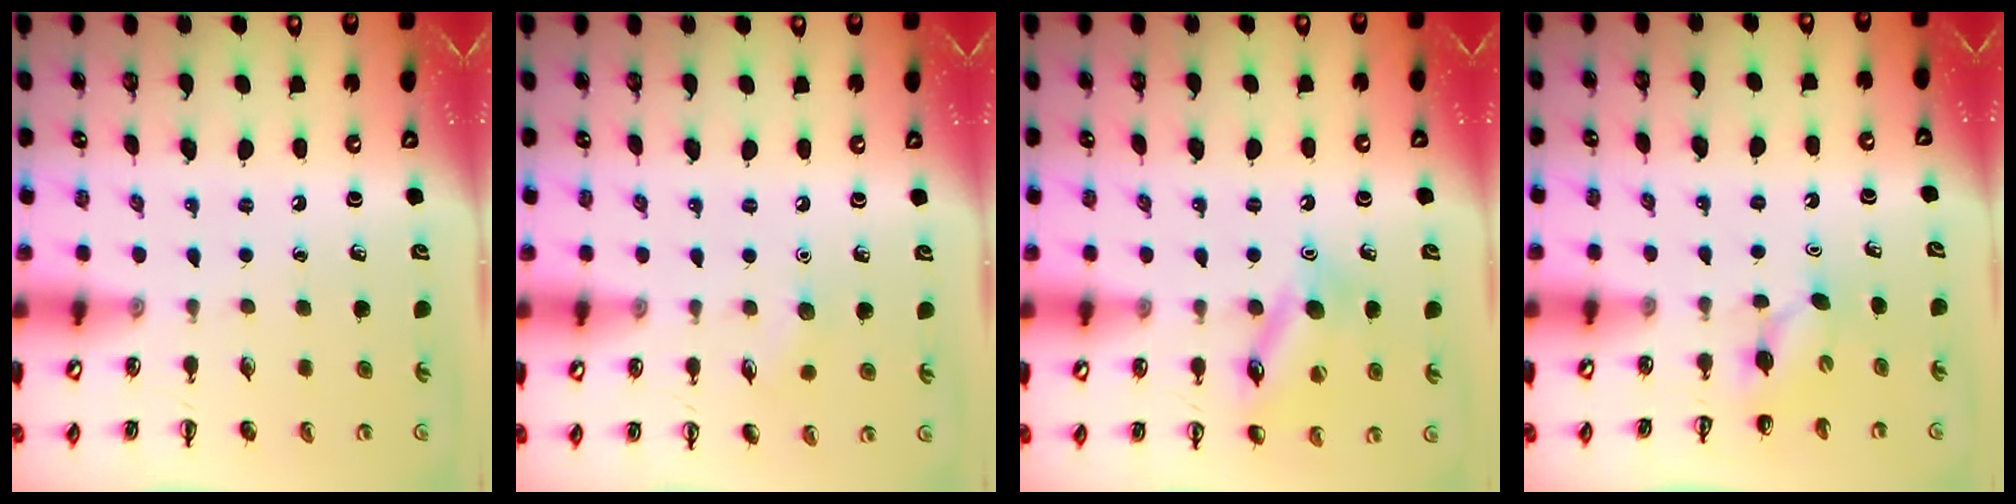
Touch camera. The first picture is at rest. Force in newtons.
{"total": 4.7, "press": 4.5, "slide": 1.5}
{"total": 12.6, "press": 12.5, "slide": 1.8}
{"total": 3.6, "press": 3.4, "slide": 1.1}